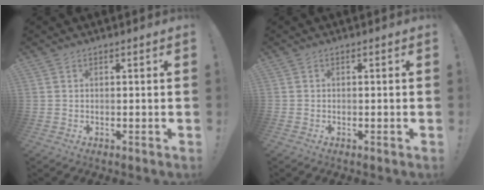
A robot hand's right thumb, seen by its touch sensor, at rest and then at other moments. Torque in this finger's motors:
{"motor_torque": [1.15, 1.10, 0.30, -0.07, 0.75]}